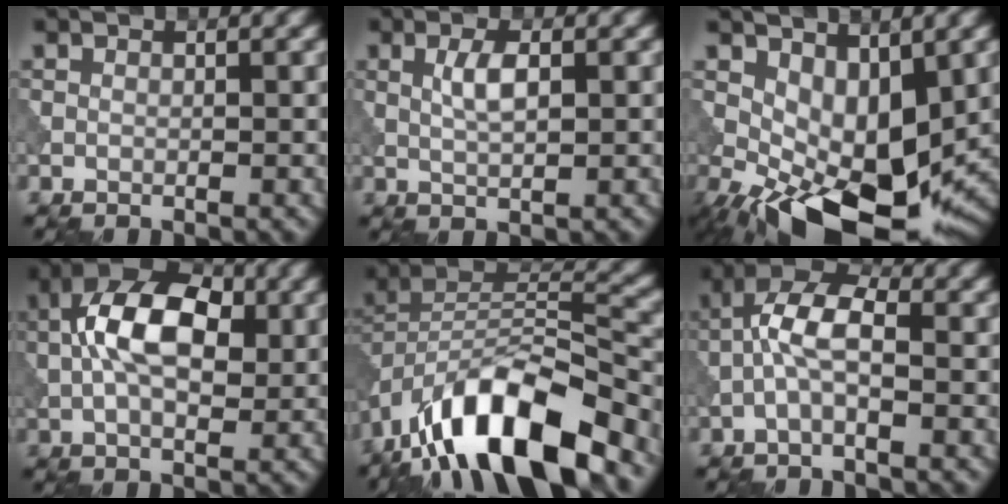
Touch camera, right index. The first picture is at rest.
{"total": 2.4, "force": [0.3, 0.7, 2.3], "torque": [-0.051, 0.000, 0.008]}
{"total": 9.7, "force": [-0.6, 4.9, 8.3], "torque": [-0.139, -0.018, -0.003]}
{"total": 9.2, "force": [1.1, 5.1, 7.6], "torque": [-0.145, 0.014, 0.006]}
{"total": 12.9, "force": [-8.7, 4.5, 8.4], "torque": [-0.133, 0.010, -0.169]}
{"total": 4.8, "force": [-1.0, 1.9, 4.3], "torque": [-0.092, 0.015, -0.030]}